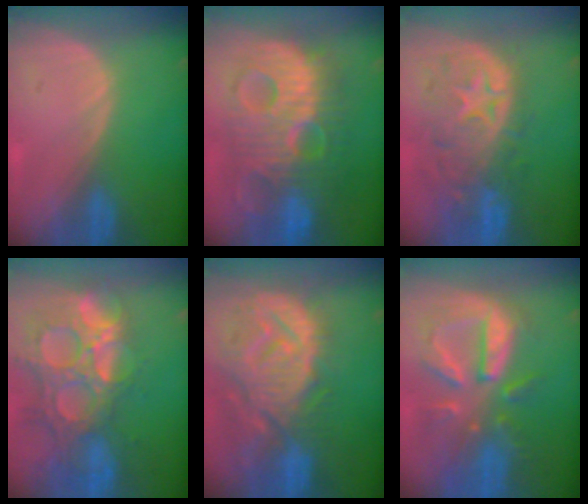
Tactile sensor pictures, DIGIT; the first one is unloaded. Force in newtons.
{"total": 13.7, "press": 13.7, "slide": 1.2}
{"total": 11.2, "press": 9.8, "slide": 5.3}
{"total": 14.9, "press": 12.3, "slide": 8.4}
{"total": 13.8, "press": 12.0, "slide": 6.9}
{"total": 10.6, "press": 9.3, "slide": 5.0}